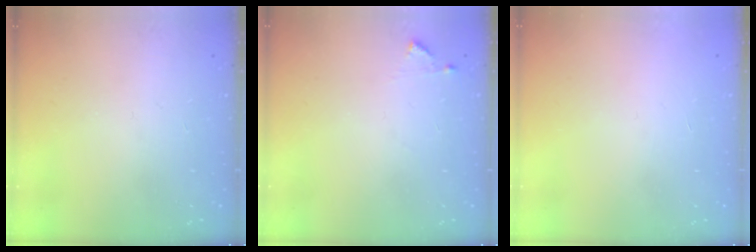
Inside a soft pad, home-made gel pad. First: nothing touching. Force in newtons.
{"total": 4.4, "press": 4.3, "slide": 0.4}
{"total": 1.5, "press": 1.5, "slide": 0.1}